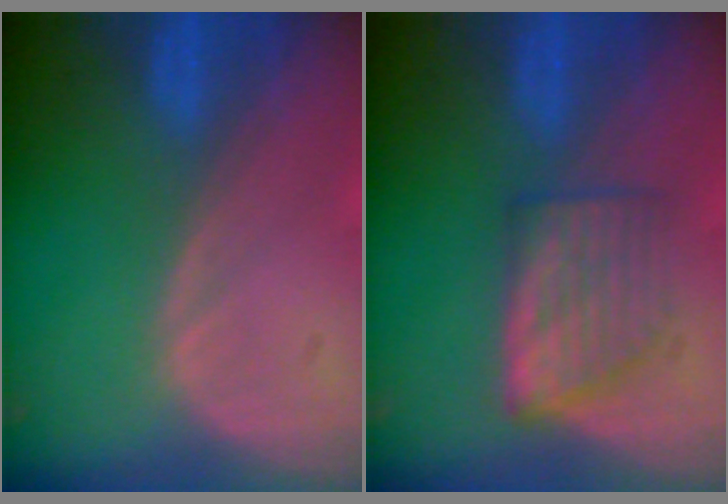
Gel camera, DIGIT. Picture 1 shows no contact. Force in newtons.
{"total": 5.6, "press": 5.3, "slide": 1.9}